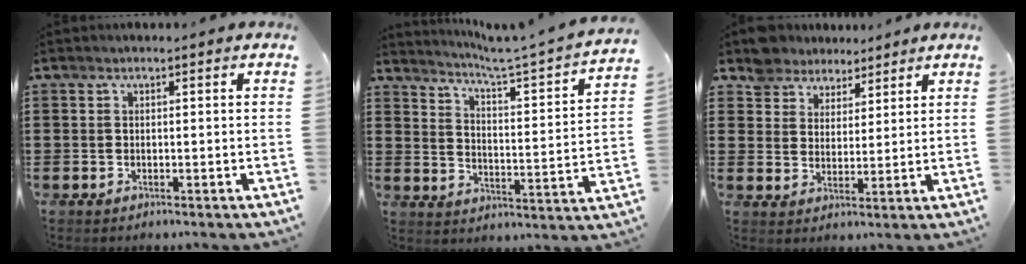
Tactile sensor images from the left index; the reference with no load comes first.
{"total": 4.0, "force": [3.4, -0.9, 1.9], "torque": [-0.057, -0.036, 0.044]}
{"total": 5.1, "force": [4.2, 2.7, -0.8], "torque": [-0.013, -0.011, 0.081]}